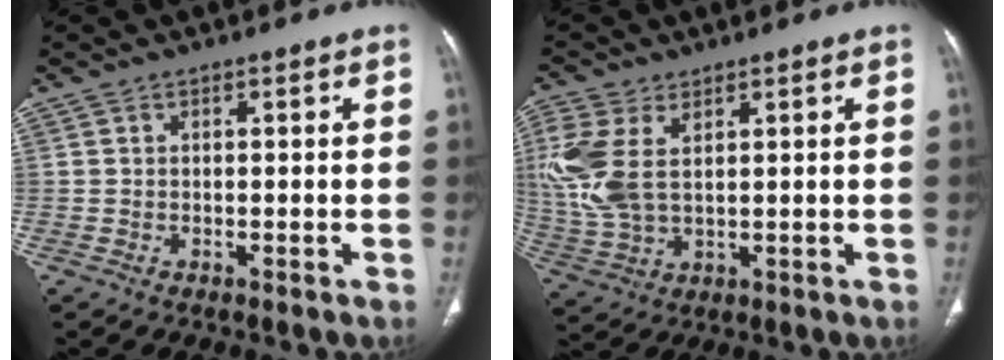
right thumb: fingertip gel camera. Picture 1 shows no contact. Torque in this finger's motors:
{"motor_torque": [0.97, 1.53, 0.19, 0.19, 0.45]}